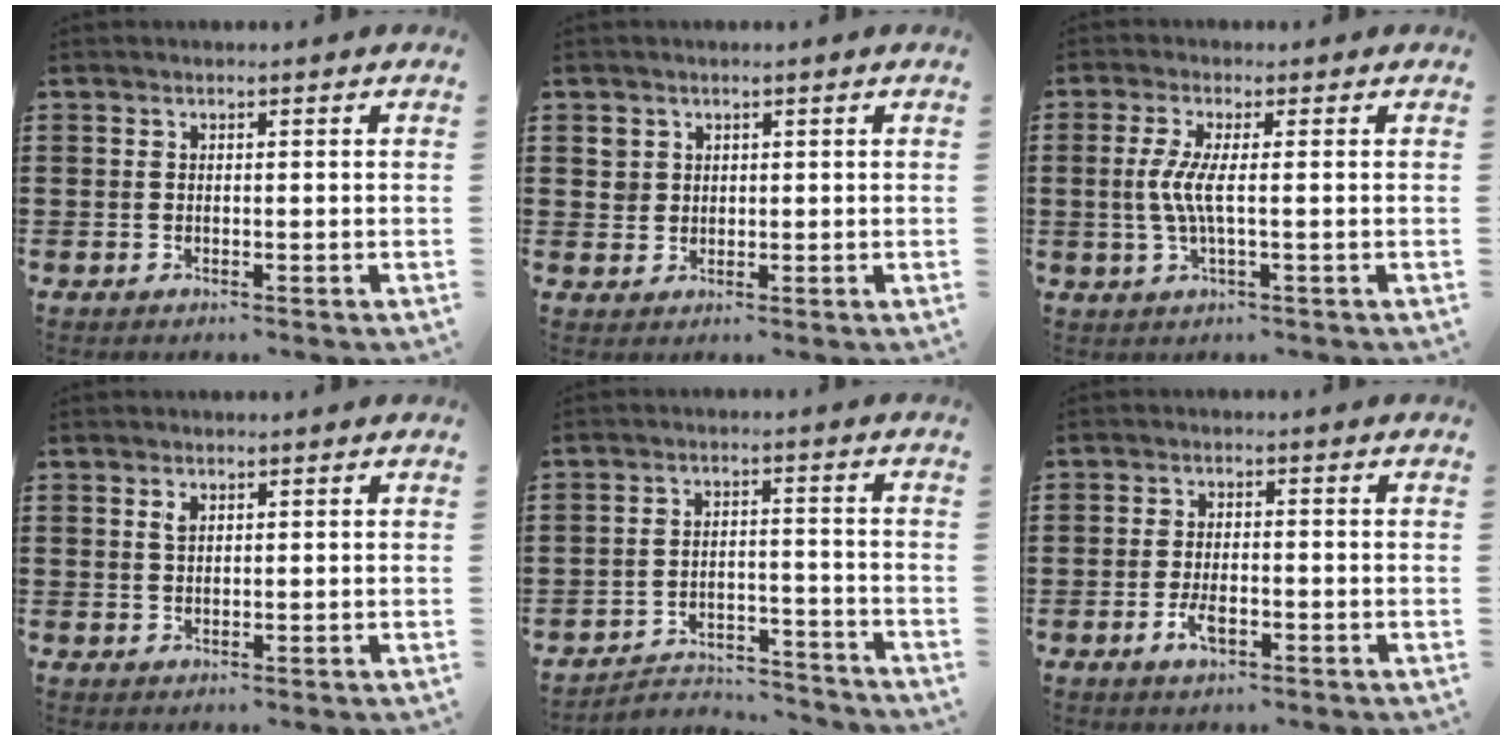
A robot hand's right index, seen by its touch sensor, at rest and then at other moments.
{"total": 2.4, "force": [1.1, 2.1, 0.2], "torque": [-0.014, 0.010, 0.020]}
{"total": 4.4, "force": [-0.1, 0.2, 4.4], "torque": [-0.102, -0.012, -0.012]}
{"total": 1.4, "force": [0.8, 0.7, 1.0], "torque": [-0.022, 0.005, 0.013]}
{"total": 4.0, "force": [-3.8, 0.9, 0.7], "torque": [-0.014, 0.008, -0.078]}
{"total": 3.7, "force": [-1.5, 1.4, 3.0], "torque": [-0.067, -0.004, -0.030]}